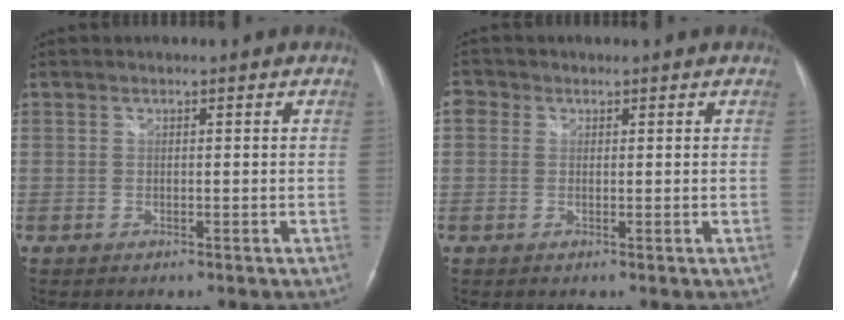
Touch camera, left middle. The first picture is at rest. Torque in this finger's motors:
{"motor_torque": [0.07, 0.03, -0.12, 0.02]}